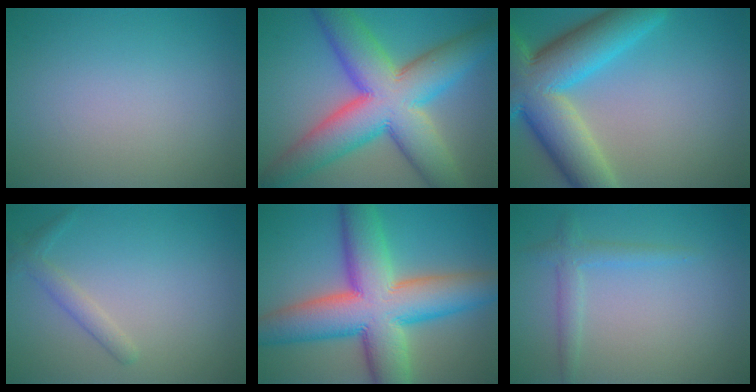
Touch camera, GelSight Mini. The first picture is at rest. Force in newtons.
{"total": 13.4, "press": 13.4, "slide": 0.4}
{"total": 11.8, "press": 11.8, "slide": 0.7}
{"total": 1.6, "press": 1.6, "slide": 0.1}
{"total": 13.3, "press": 13.3, "slide": 0.6}
{"total": 1.9, "press": 1.9, "slide": 0.1}